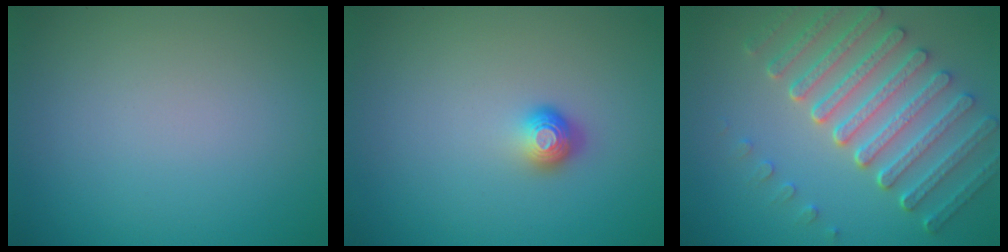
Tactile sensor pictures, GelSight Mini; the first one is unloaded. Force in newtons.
{"total": 1.8, "press": 1.2, "slide": 1.2}
{"total": 7.3, "press": 5.5, "slide": 4.9}